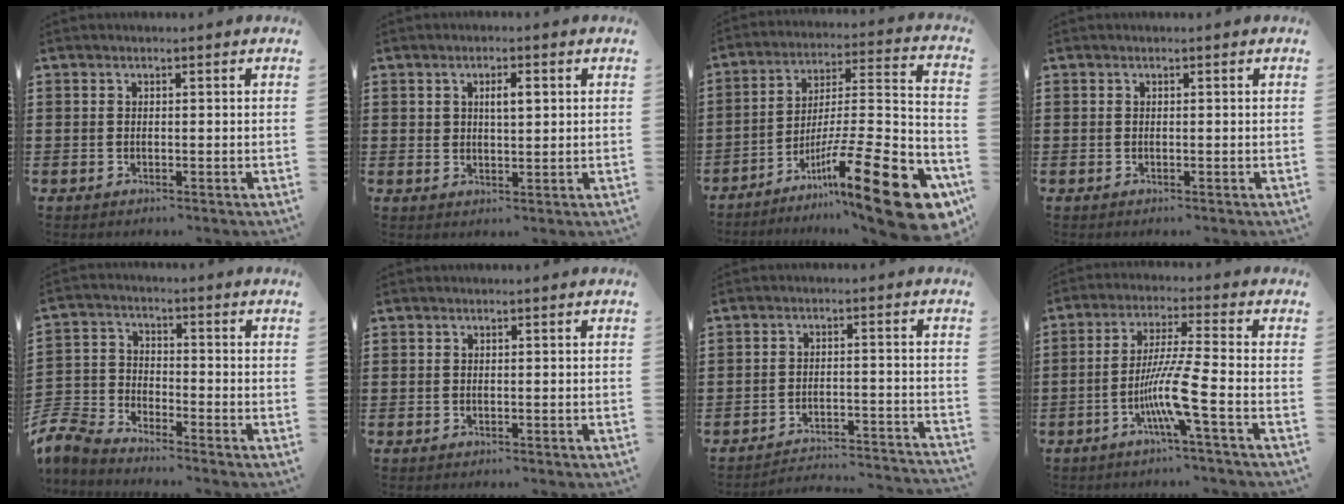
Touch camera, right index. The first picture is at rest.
{"total": 2.7, "force": [0.9, 1.1, 2.3], "torque": [-0.039, 0.003, 0.011]}
{"total": 19.6, "force": [-11.4, 2.9, 15.7], "torque": [-0.238, 0.039, -0.191]}
{"total": 0.0}
{"total": 5.6, "force": [-5.4, 1.0, 1.0], "torque": [-0.051, -0.004, -0.117]}
{"total": 0.0}
{"total": 3.3, "force": [-3.2, 0.1, 0.9], "torque": [-0.022, -0.002, -0.070]}
{"total": 8.1, "force": [-3.4, -0.5, 7.4], "torque": [-0.152, -0.018, -0.070]}